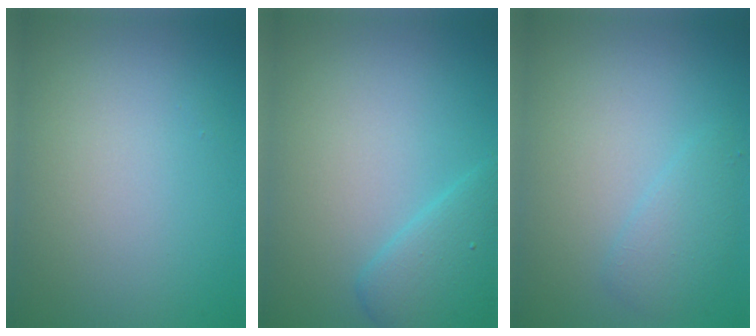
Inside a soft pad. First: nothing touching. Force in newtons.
{"total": 3.5, "press": 3.5, "slide": 0.2}
{"total": 2.0, "press": 2.0, "slide": 0.1}